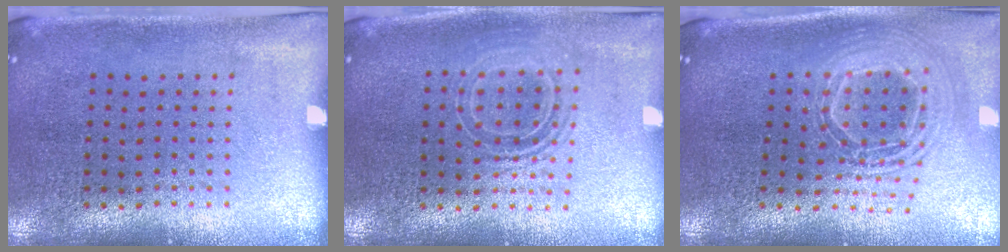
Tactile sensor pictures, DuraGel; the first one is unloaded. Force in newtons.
{"total": 1.6, "press": 1.3, "slide": 0.9}
{"total": 2.1, "press": 1.6, "slide": 1.4}